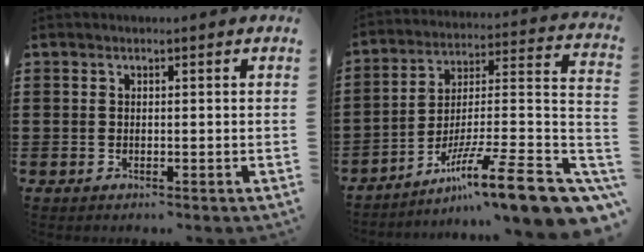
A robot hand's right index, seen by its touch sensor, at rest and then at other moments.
{"total": 13.6, "force": [-8.7, 1.4, 10.3], "torque": [-0.156, 0.014, -0.153]}